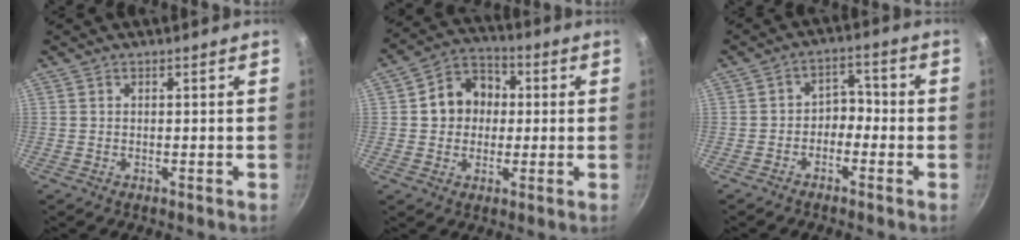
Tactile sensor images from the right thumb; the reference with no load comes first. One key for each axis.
{"total": 10.2, "fx": 0.9, "fy": 8.5, "fz": 5.6, "tx": -0.055, "ty": 0.020, "tz": 0.004}
{"total": 4.5, "fx": -1.7, "fy": 3.3, "fz": 2.5, "tx": -0.010, "ty": 0.031, "tz": -0.041}